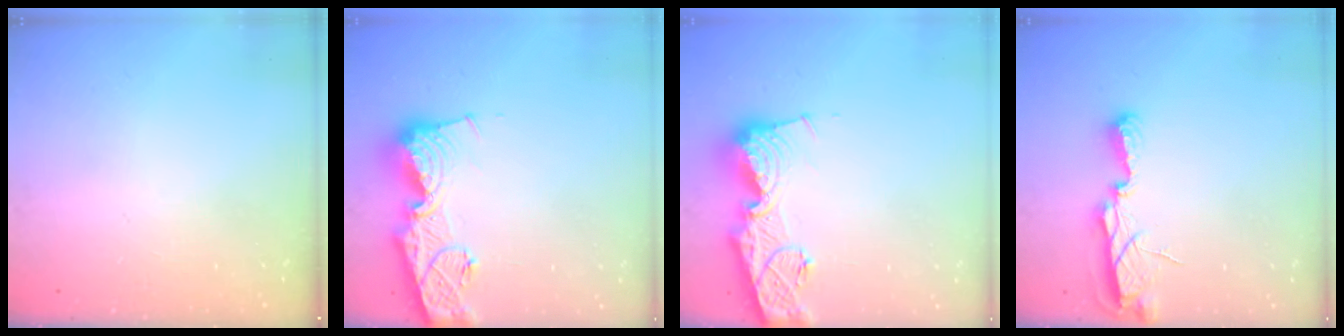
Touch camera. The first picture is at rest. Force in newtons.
{"total": 16.1, "press": 16.0, "slide": 1.6}
{"total": 16.1, "press": 16.0, "slide": 1.6}
{"total": 7.3, "press": 7.3, "slide": 0.5}